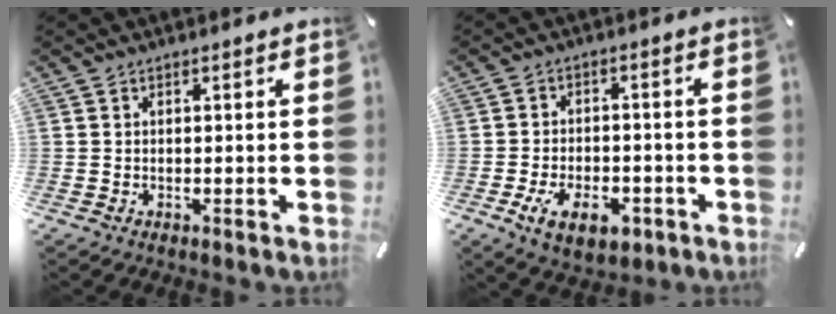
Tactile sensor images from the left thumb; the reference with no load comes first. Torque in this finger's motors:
{"motor_torque": [-0.38, 1.99, 0.59, 0.19, 0.08]}